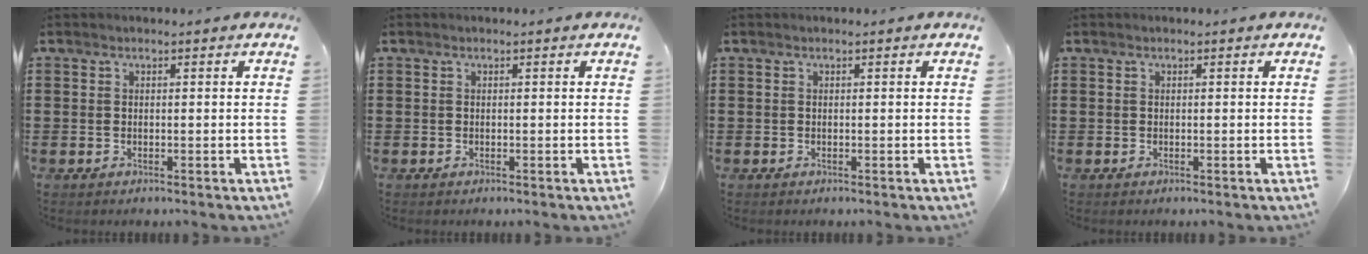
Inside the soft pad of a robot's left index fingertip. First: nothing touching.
{"total": 0.0}
{"total": 0.0}
{"total": 0.0}